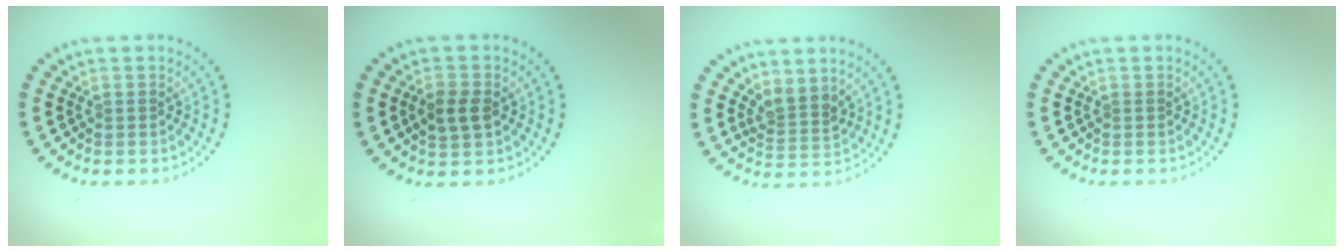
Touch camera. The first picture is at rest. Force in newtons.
{"total": 2.6, "press": 2.6, "slide": 0.1}
{"total": 2.4, "press": 1.9, "slide": 1.4}
{"total": 0.0}